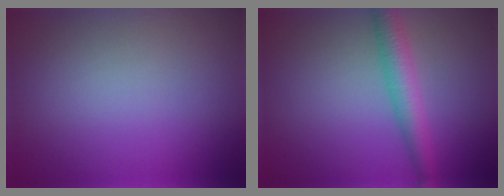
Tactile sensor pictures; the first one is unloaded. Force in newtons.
{"total": 3.6, "press": 3.6, "slide": 0.1}